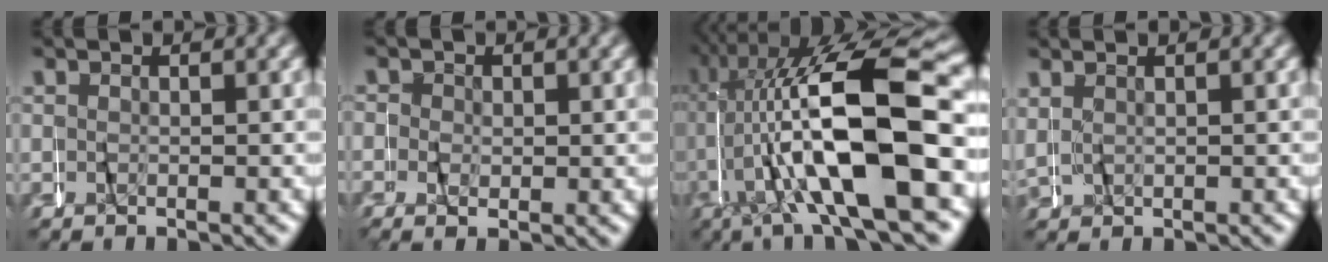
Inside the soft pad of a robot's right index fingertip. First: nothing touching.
{"total": 1.6, "force": [0.2, 1.2, 1.0], "torque": [-0.013, 0.001, 0.000]}
{"total": 16.1, "force": [0.8, 6.6, 14.6], "torque": [-0.257, 0.020, 0.018]}
{"total": 0.8, "force": [0.8, 0.1, 0.1], "torque": [-0.002, 0.009, 0.015]}